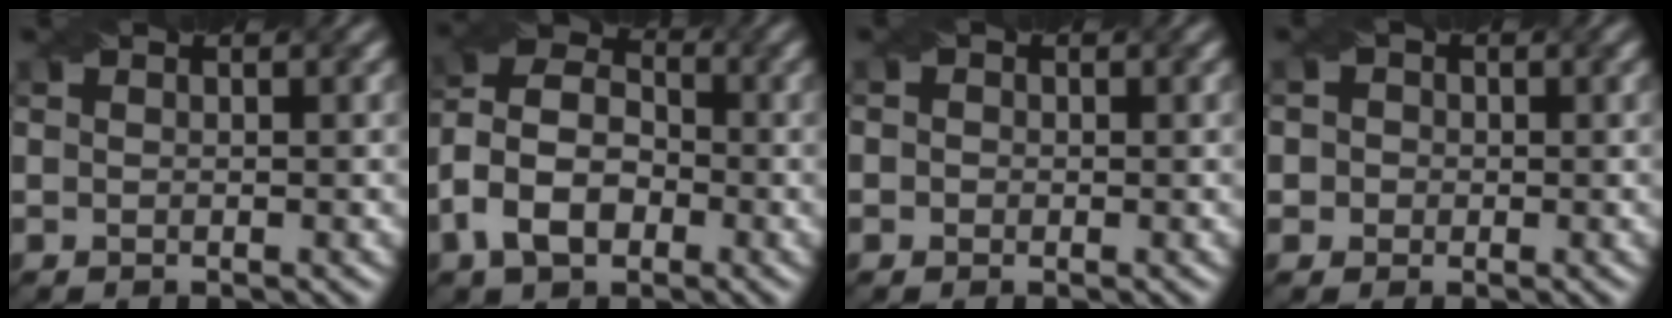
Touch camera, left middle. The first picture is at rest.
{"total": 7.0, "force": [-2.8, 4.6, 4.4], "torque": [-0.083, 0.012, -0.068]}
{"total": 1.5, "force": [0.4, 1.3, 0.5], "torque": [0.003, 0.008, -0.011]}
{"total": 2.8, "force": [0.7, 2.5, 0.9], "torque": [0.006, 0.019, -0.004]}